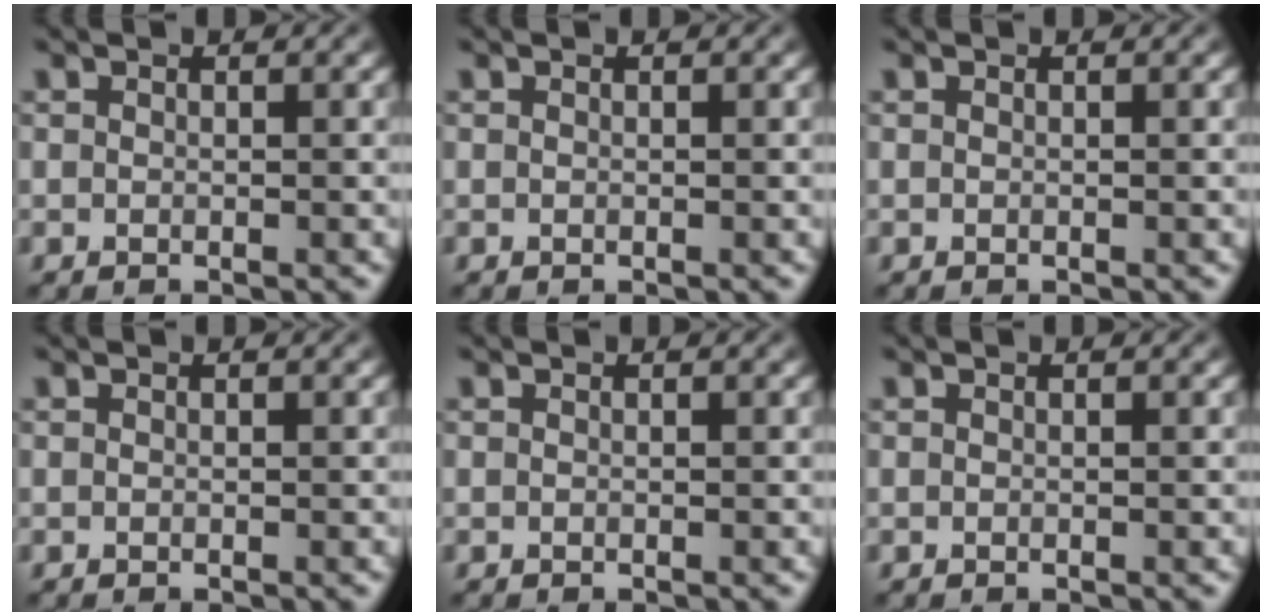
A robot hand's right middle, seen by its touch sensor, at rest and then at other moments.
{"total": 0.0}
{"total": 0.0}
{"total": 0.0}
{"total": 0.0}
{"total": 0.0}